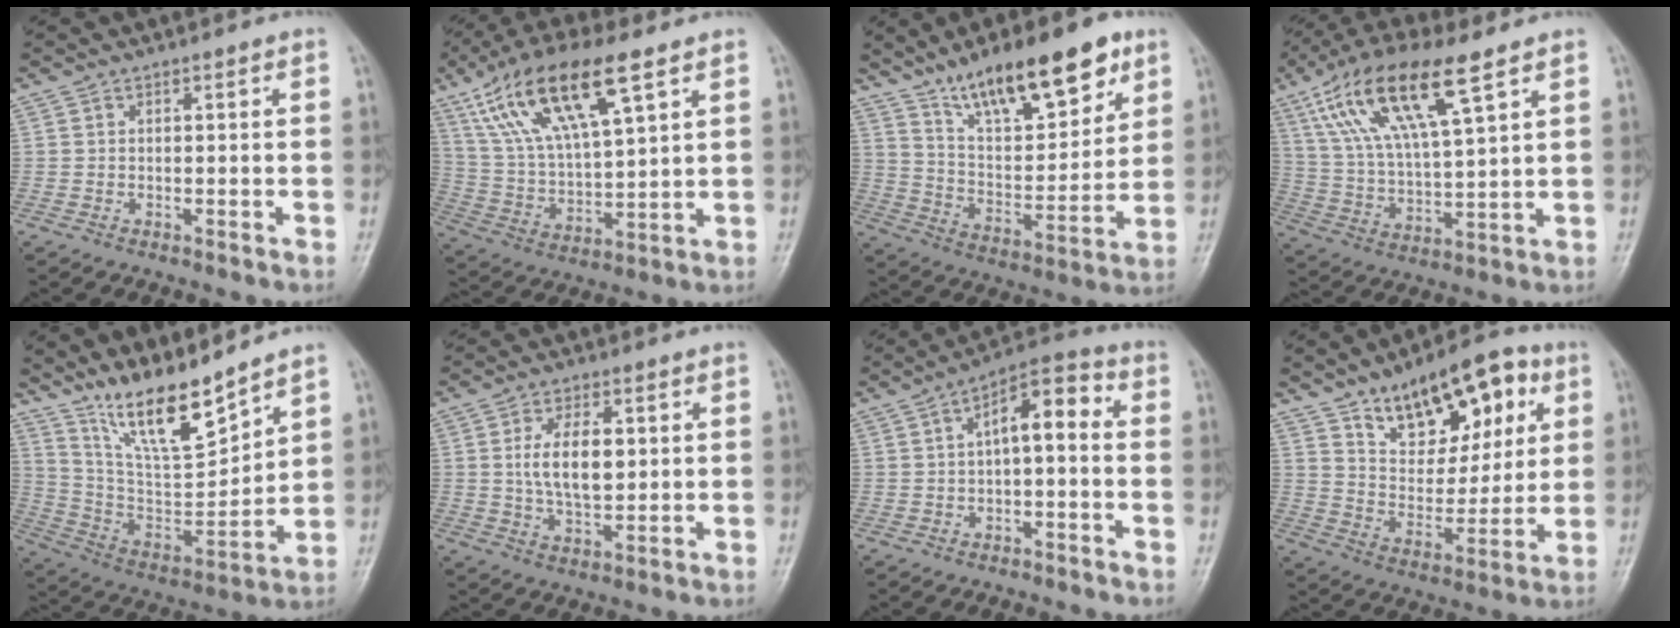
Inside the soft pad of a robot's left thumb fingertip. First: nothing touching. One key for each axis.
{"total": 18.6, "fx": 9.8, "fy": 6.1, "fz": 14.7, "tx": -0.272, "ty": -0.016, "tz": 0.186}
{"total": 19.5, "fx": 12.6, "fy": 7.0, "fz": 13.1, "tx": -0.171, "ty": -0.054, "tz": 0.222}
{"total": 17.7, "fx": 9.1, "fy": 5.2, "fz": 14.3, "tx": -0.274, "ty": -0.015, "tz": 0.173}
{"total": 14.8, "fx": 12.0, "fy": 2.9, "fz": 8.2, "tx": -0.122, "ty": -0.073, "tz": 0.234}
{"total": 9.0, "fx": 1.3, "fy": 4.9, "fz": 7.4, "tx": -0.123, "ty": -0.008, "tz": 0.025}
{"total": 8.8, "fx": 0.7, "fy": 4.0, "fz": 7.8, "tx": -0.107, "ty": 0.038, "tz": -0.002}
{"total": 18.7, "fx": 9.0, "fy": 10.2, "fz": 12.8, "tx": -0.131, "ty": -0.026, "tz": 0.145}